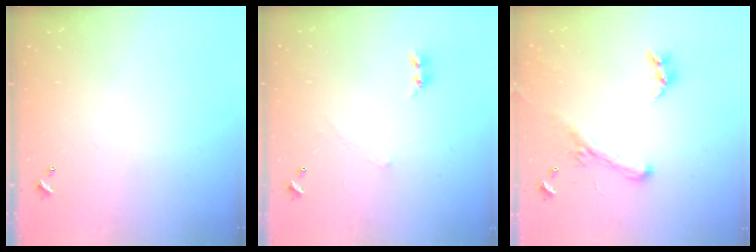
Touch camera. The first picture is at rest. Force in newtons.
{"total": 1.7, "press": 1.6, "slide": 0.4}
{"total": 2.5, "press": 2.0, "slide": 1.4}